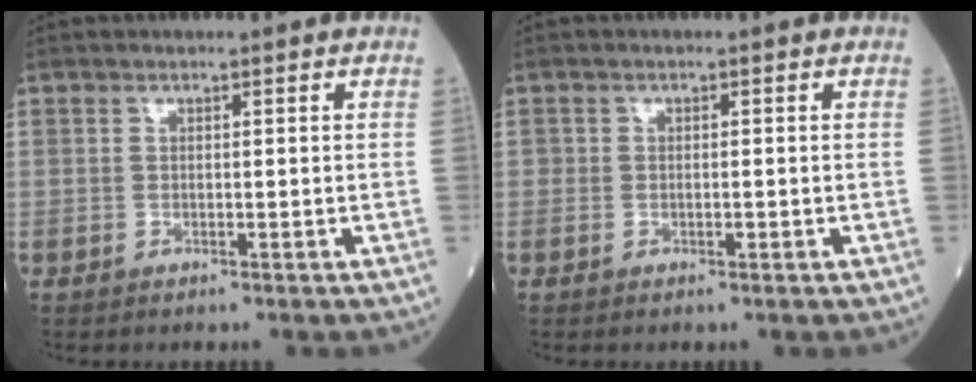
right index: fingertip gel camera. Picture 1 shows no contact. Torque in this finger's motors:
{"motor_torque": [-0.11, -0.02, -0.02, -0.01]}